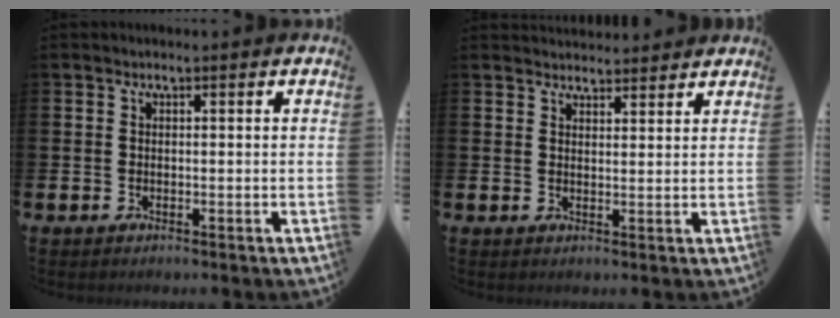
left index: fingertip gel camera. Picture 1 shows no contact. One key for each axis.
{"total": 2.9, "fx": 2.8, "fy": 0.6, "fz": -0.1, "tx": 0.005, "ty": -0.015, "tz": 0.051}